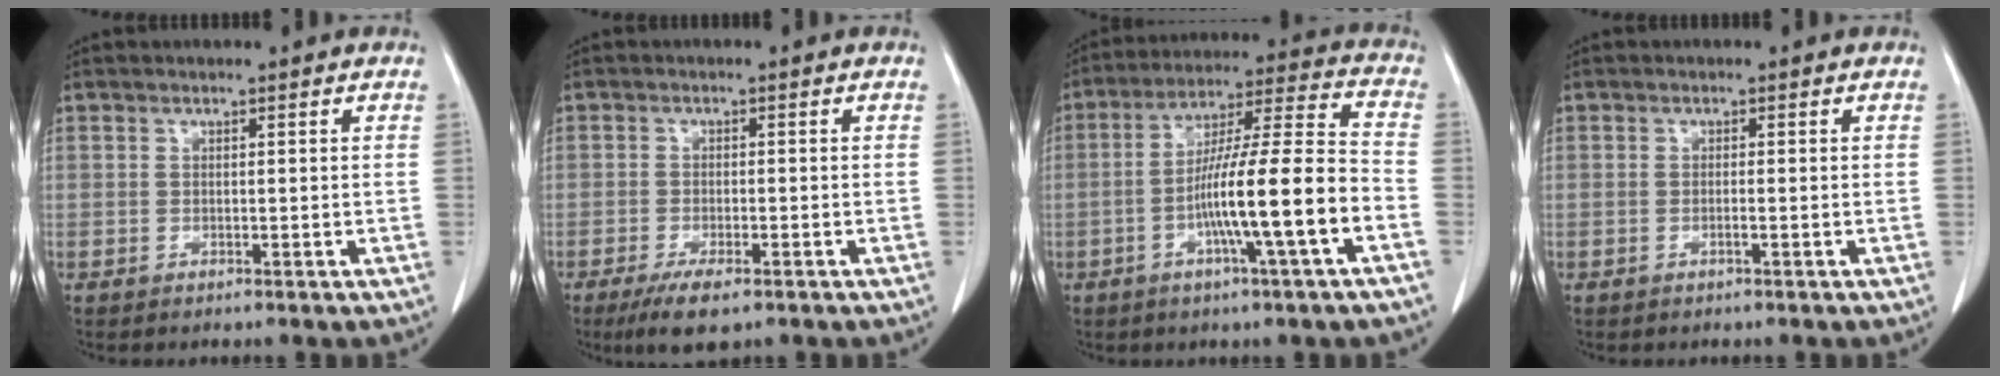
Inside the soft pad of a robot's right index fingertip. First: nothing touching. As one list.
[{"total": 5.5, "force": [-3.5, 1.4, 3.9], "torque": [-0.070, -0.011, -0.055]}, {"total": 15.7, "force": [-4.9, -0.1, 14.9], "torque": [-0.255, 0.009, -0.086]}, {"total": 0.7, "force": [-0.3, -0.1, 0.6], "torque": [-0.011, 0.001, -0.005]}]